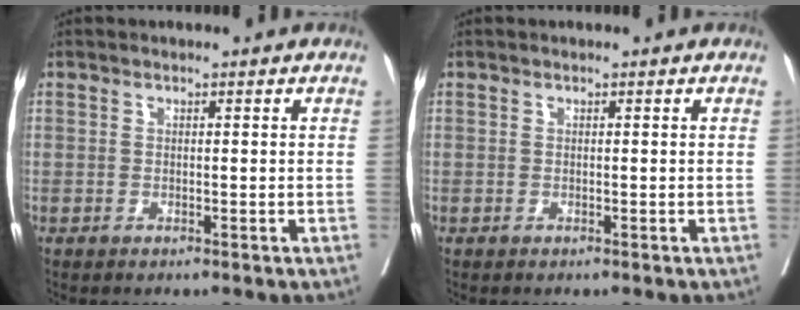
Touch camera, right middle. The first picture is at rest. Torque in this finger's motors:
{"motor_torque": [-0.02, -0.02, 0.00, 0.00]}